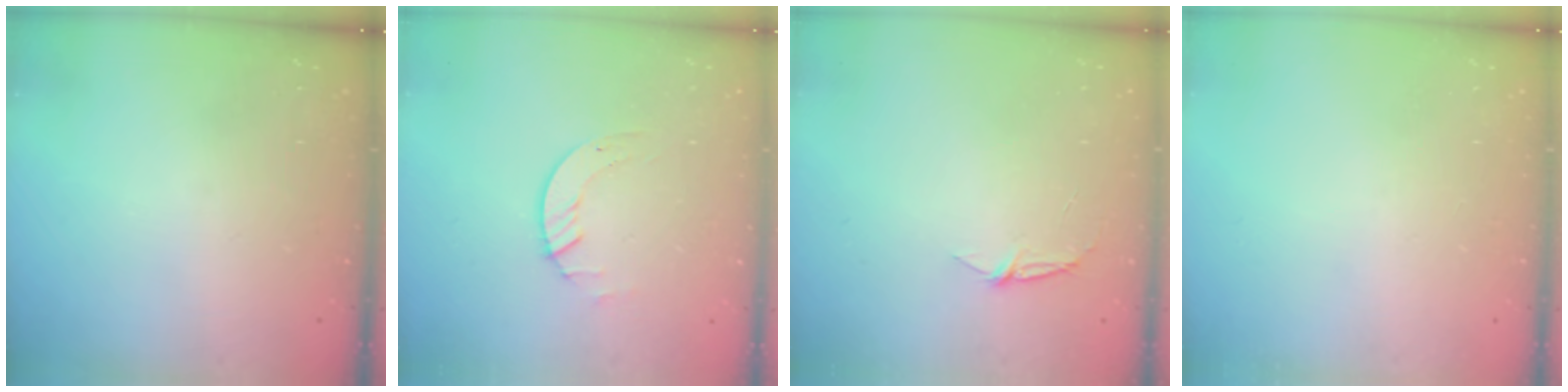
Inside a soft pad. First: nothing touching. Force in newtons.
{"total": 2.0, "press": 2.0, "slide": 0.2}
{"total": 3.9, "press": 3.9, "slide": 0.4}
{"total": 0.0}